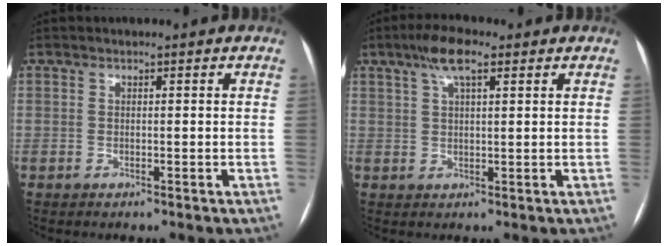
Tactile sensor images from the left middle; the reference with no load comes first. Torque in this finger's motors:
{"motor_torque": [0.59, -0.57, 0.09, 0.08]}